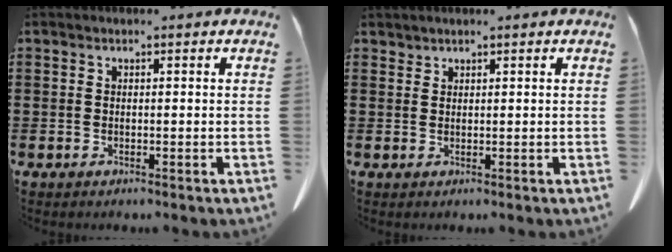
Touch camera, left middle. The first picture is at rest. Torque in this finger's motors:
{"motor_torque": [0.01, 0.08, -0.03, -0.02]}